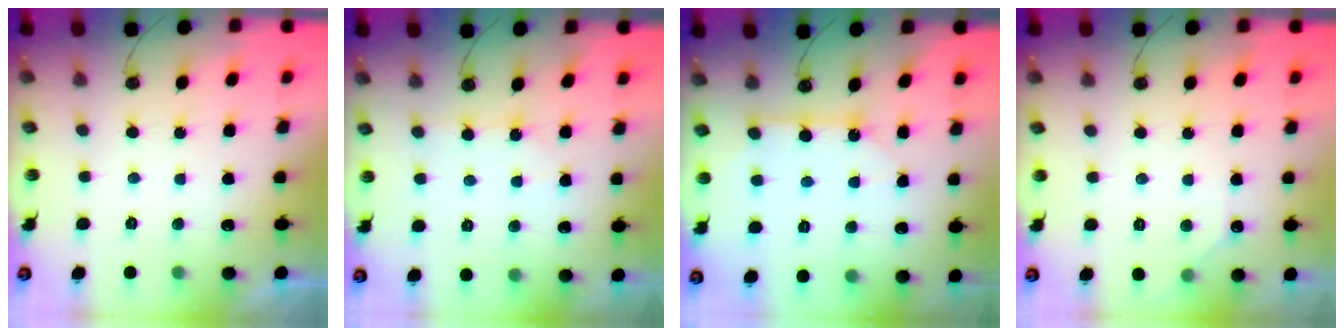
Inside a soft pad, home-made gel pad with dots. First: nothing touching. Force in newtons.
{"total": 2.6, "press": 2.6, "slide": 0.4}
{"total": 7.7, "press": 7.6, "slide": 0.4}
{"total": 3.0, "press": 3.0, "slide": 0.4}